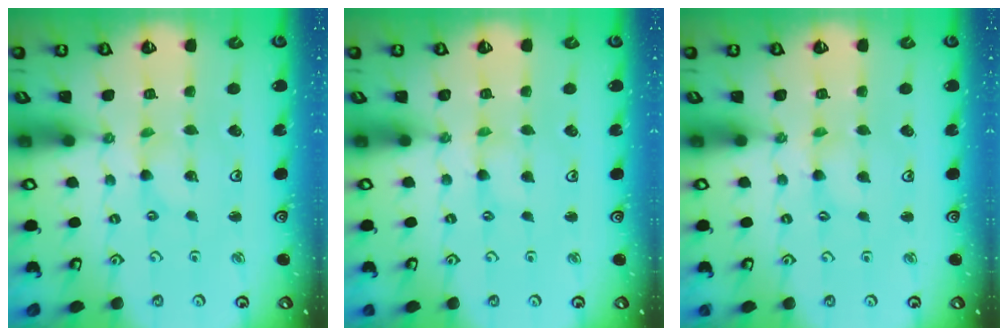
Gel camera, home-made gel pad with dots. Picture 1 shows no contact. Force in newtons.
{"total": 0.0}
{"total": 1.7, "press": 1.7, "slide": 0.3}